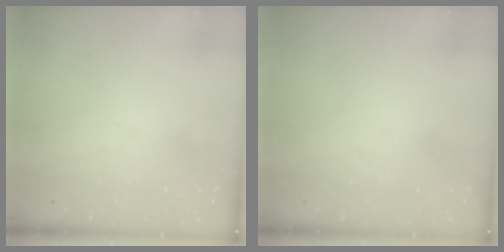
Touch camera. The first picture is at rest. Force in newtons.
{"total": 0.0}